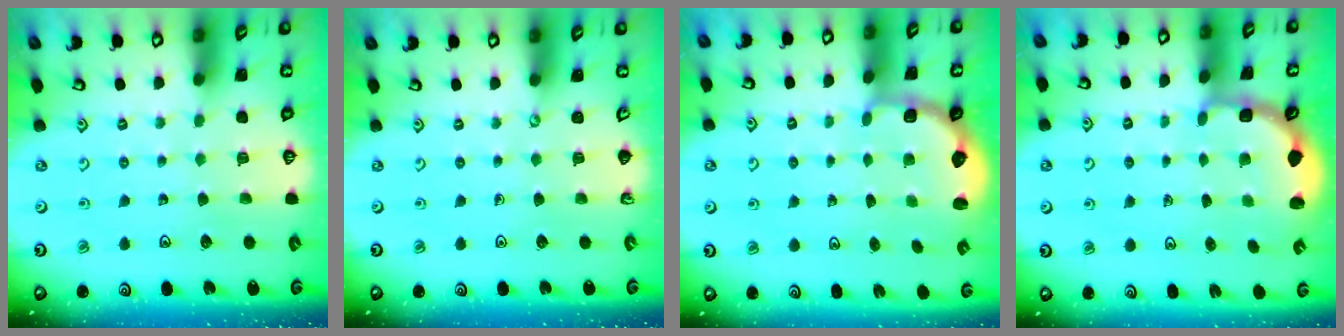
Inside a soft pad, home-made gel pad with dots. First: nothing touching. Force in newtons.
{"total": 0.0}
{"total": 2.9, "press": 2.4, "slide": 1.6}
{"total": 2.7, "press": 2.3, "slide": 1.4}